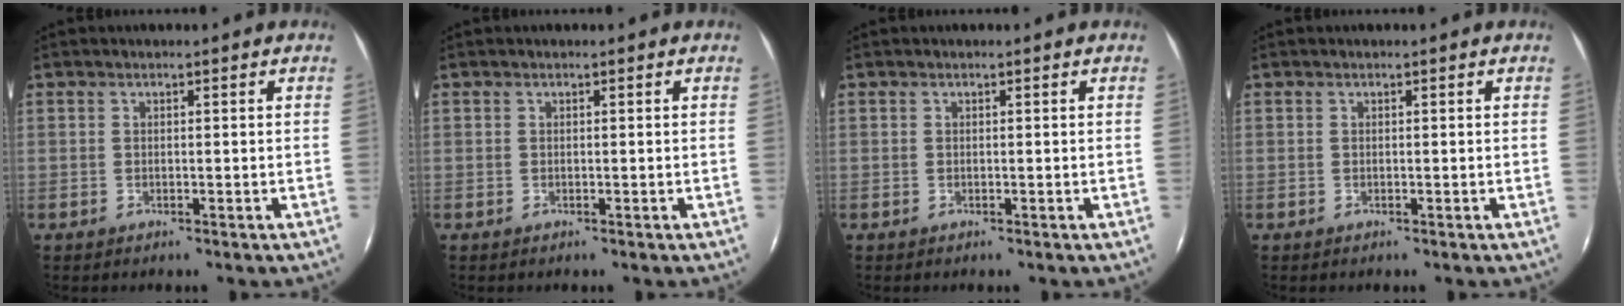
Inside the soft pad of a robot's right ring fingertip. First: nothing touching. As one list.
[{"total": 0.0}, {"total": 0.0}, {"total": 0.0}]